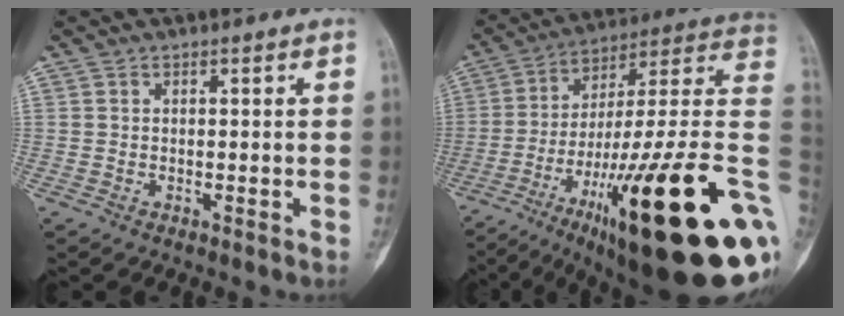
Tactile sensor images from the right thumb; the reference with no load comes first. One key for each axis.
{"total": 35.6, "fx": -11.2, "fy": 6.5, "fz": 33.2, "tx": -0.431, "ty": 0.057, "tz": -0.178}